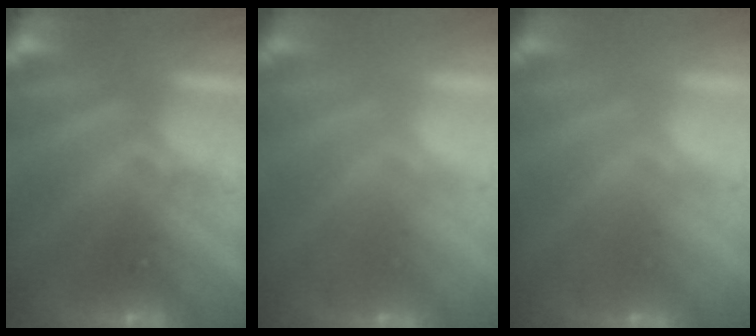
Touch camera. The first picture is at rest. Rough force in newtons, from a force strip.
{"total": 2.3}
{"total": 2.3}